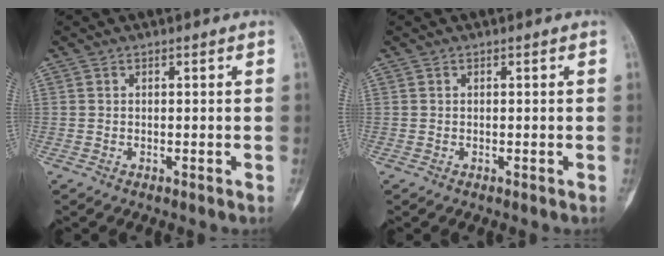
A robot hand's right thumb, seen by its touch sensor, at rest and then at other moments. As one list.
[{"total": 0.0}]